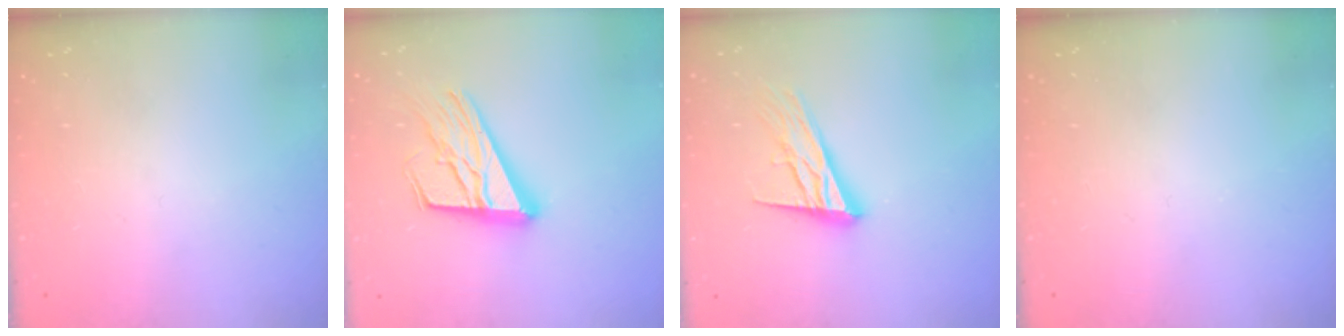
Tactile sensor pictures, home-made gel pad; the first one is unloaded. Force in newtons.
{"total": 18.0, "press": 17.9, "slide": 1.8}
{"total": 15.6, "press": 15.1, "slide": 3.7}
{"total": 0.0}